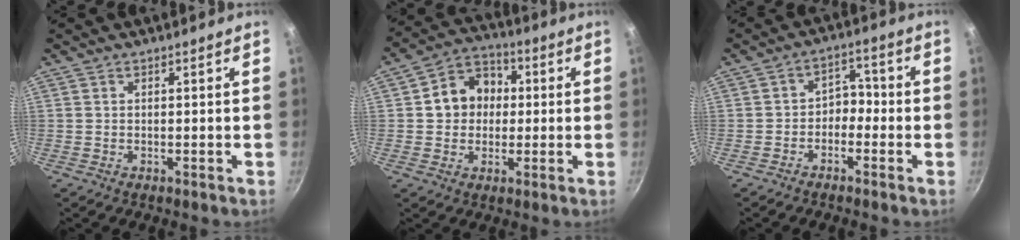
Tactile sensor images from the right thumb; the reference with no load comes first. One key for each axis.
{"total": 10.2, "fx": 0.9, "fy": 8.5, "fz": 5.6, "tx": -0.055, "ty": 0.020, "tz": 0.004}
{"total": 4.5, "fx": -1.7, "fy": 3.3, "fz": 2.5, "tx": -0.010, "ty": 0.031, "tz": -0.041}